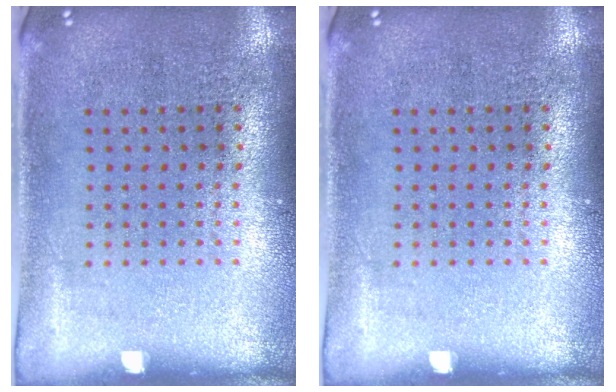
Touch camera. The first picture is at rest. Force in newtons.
{"total": 0.0}